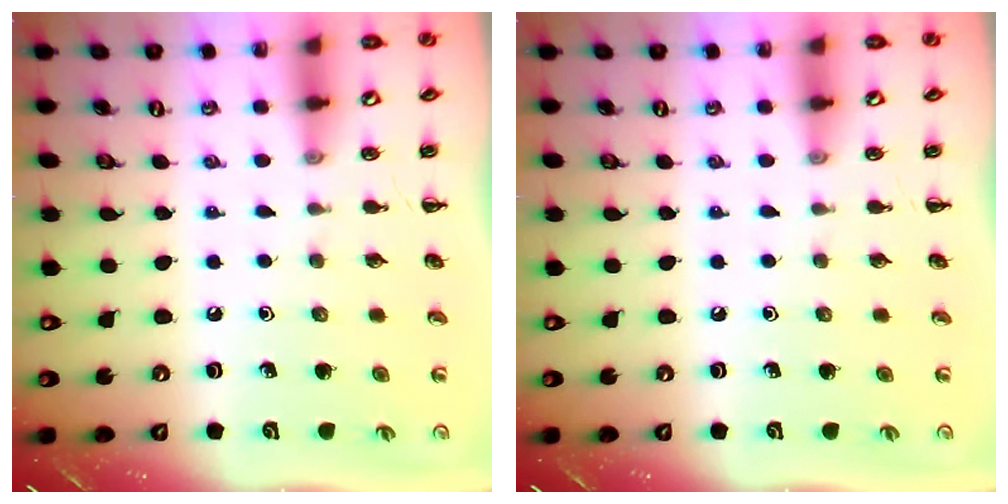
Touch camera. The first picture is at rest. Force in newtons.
{"total": 0.0}